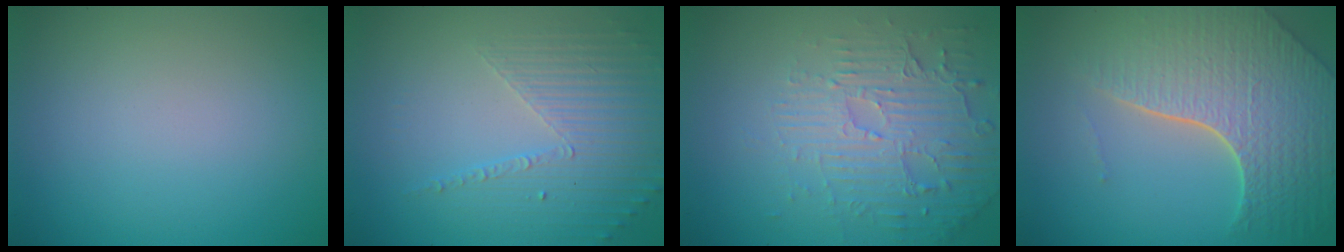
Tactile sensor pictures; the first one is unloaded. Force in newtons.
{"total": 5.2, "press": 3.2, "slide": 4.0}
{"total": 5.9, "press": 3.7, "slide": 4.6}
{"total": 7.9, "press": 5.7, "slide": 5.4}